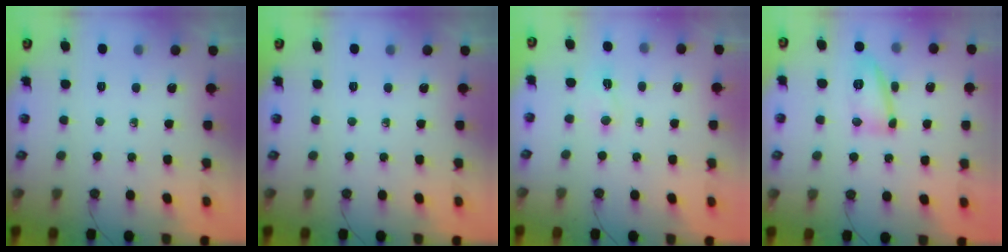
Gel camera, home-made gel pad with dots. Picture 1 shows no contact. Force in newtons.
{"total": 0.0}
{"total": 2.7, "press": 2.7, "slide": 0.5}
{"total": 12.4, "press": 12.4, "slide": 0.9}